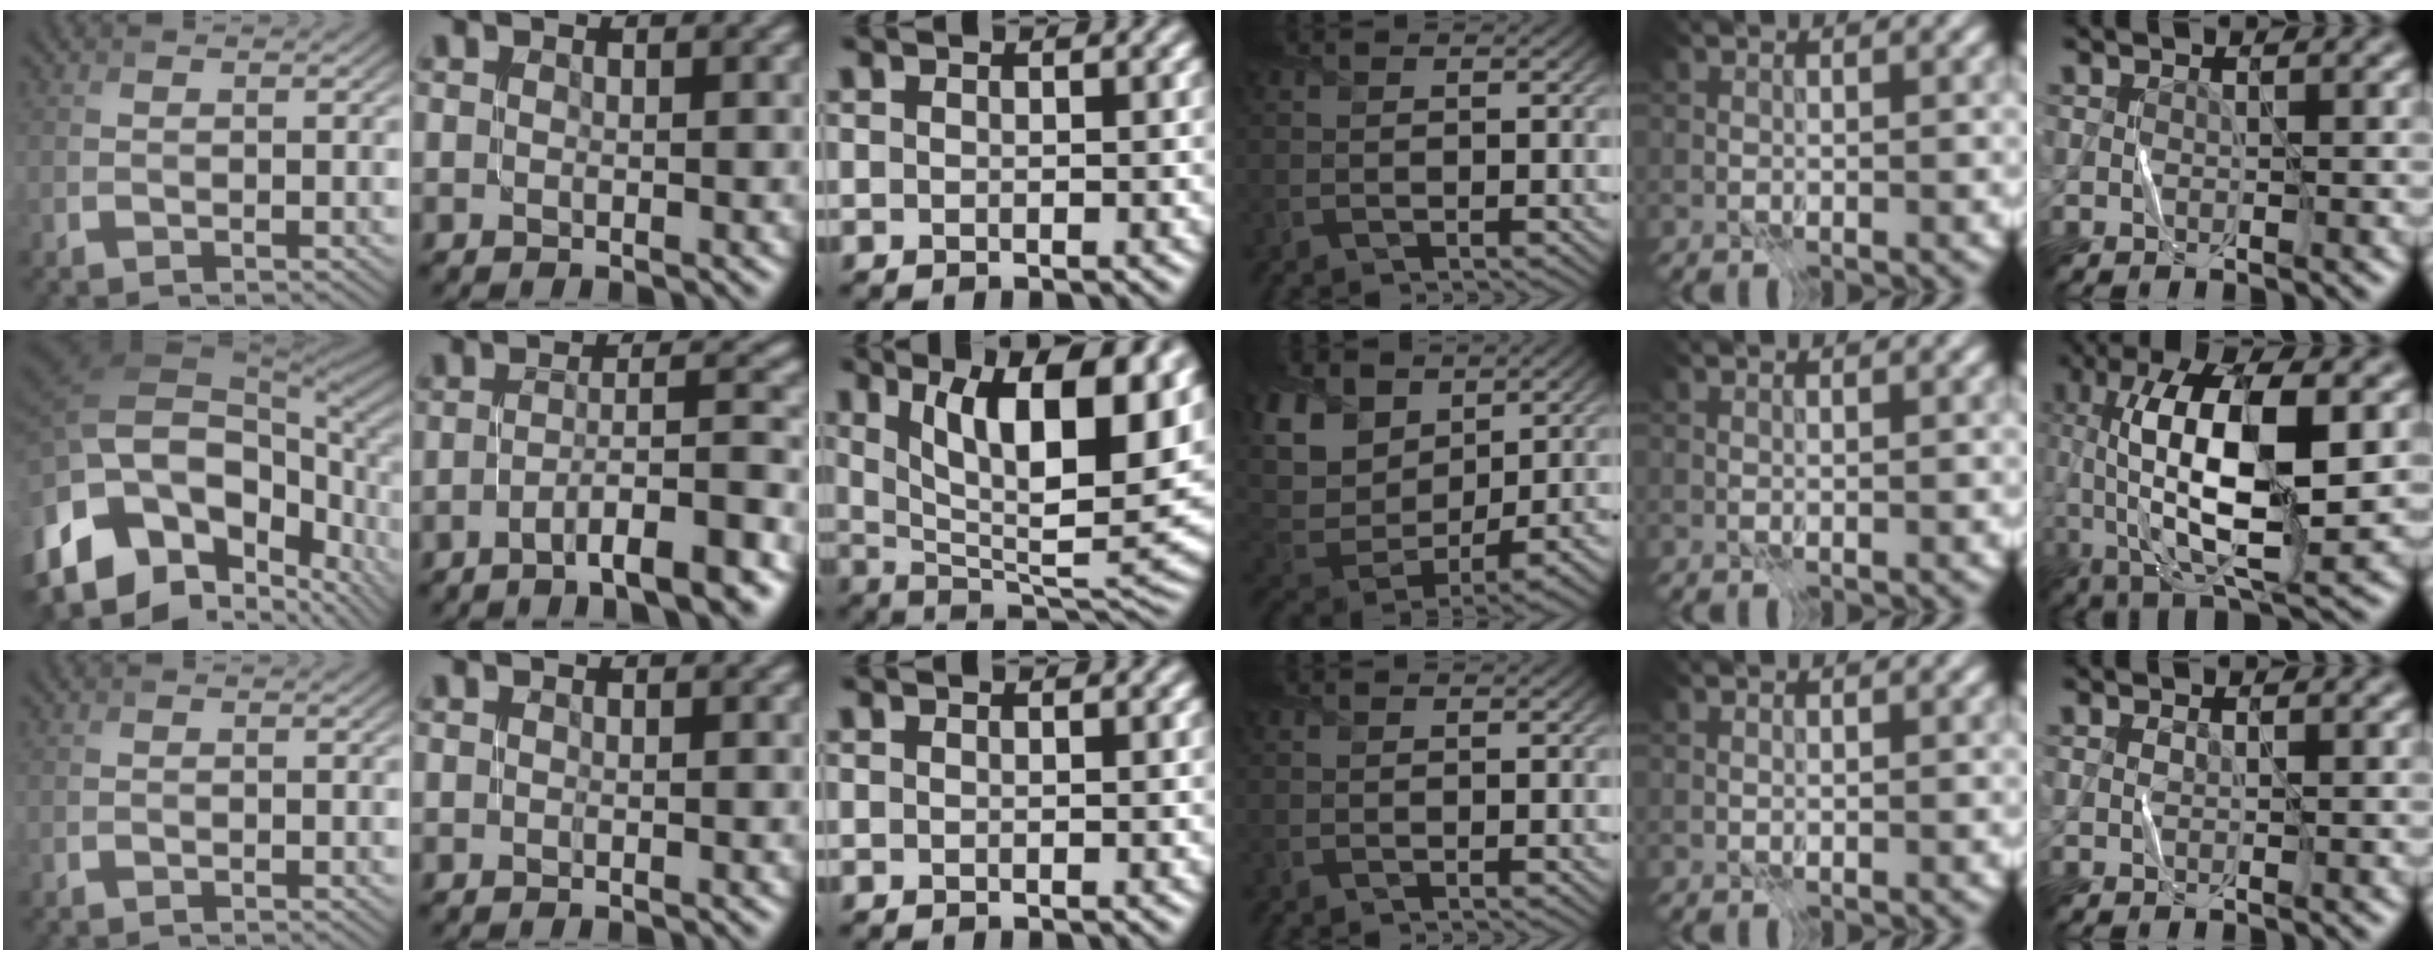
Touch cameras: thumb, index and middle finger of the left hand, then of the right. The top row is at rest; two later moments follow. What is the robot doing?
{"motion": "fold", "object": "shorts"}